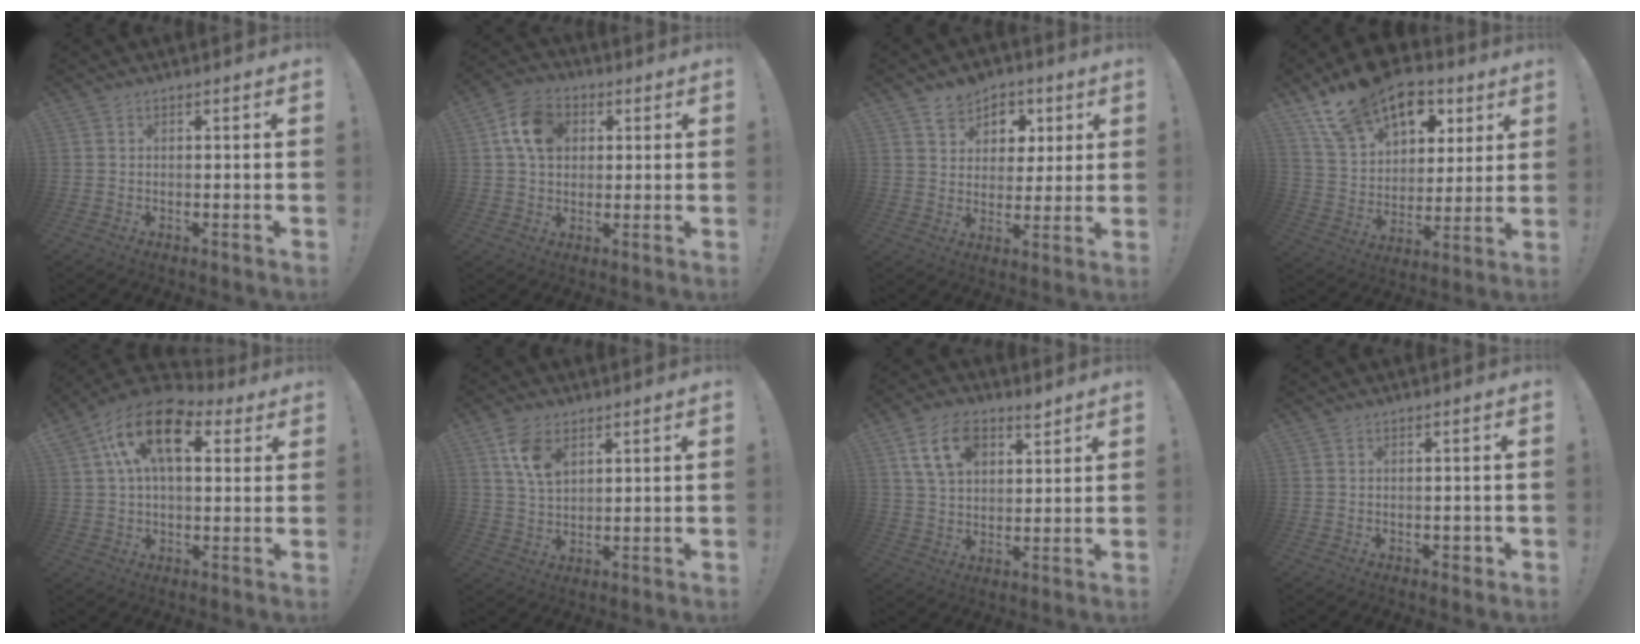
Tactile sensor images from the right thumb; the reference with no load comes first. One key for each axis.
{"total": 11.4, "fx": 3.2, "fy": 8.7, "fz": 6.7, "tx": -0.108, "ty": 0.012, "tz": 0.067}
{"total": 8.2, "fx": 4.3, "fy": 6.8, "fz": 1.2, "tx": -0.012, "ty": -0.033, "tz": 0.086}
{"total": 19.5, "fx": 12.7, "fy": 12.1, "fz": 8.5, "tx": -0.125, "ty": -0.080, "tz": 0.239}
{"total": 17.2, "fx": 6.7, "fy": 9.7, "fz": 12.5, "tx": -0.203, "ty": -0.013, "tz": 0.118}
{"total": 8.8, "fx": 4.6, "fy": 5.1, "fz": 5.5, "tx": -0.093, "ty": -0.014, "tz": 0.088}
{"total": 12.4, "fx": 6.4, "fy": 7.8, "fz": 7.2, "tx": -0.116, "ty": -0.018, "tz": 0.122}
{"total": 1.5, "fx": -0.3, "fy": 1.1, "fz": 1.0, "tx": -0.010, "ty": 0.003, "tz": -0.006}